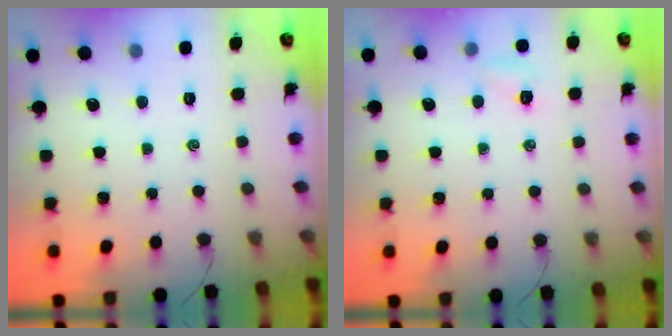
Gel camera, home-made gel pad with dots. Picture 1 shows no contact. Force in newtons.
{"total": 4.7, "press": 4.5, "slide": 1.4}